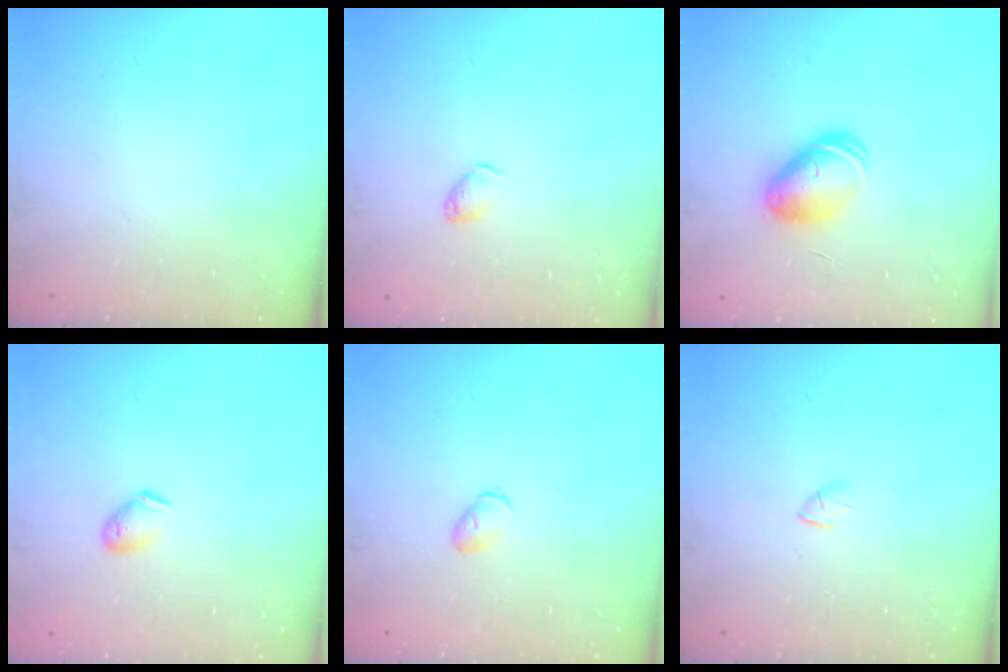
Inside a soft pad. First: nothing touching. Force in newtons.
{"total": 2.9, "press": 2.9, "slide": 0.5}
{"total": 9.0, "press": 8.9, "slide": 1.3}
{"total": 5.6, "press": 5.5, "slide": 1.1}
{"total": 4.6, "press": 4.5, "slide": 1.1}
{"total": 1.5, "press": 1.4, "slide": 0.4}